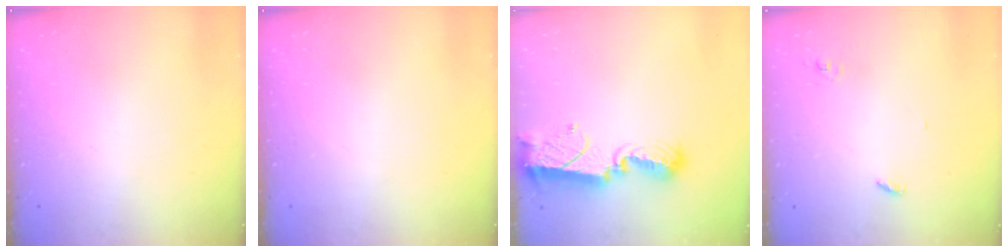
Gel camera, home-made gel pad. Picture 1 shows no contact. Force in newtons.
{"total": 0.0}
{"total": 11.4, "press": 11.4, "slide": 0.8}
{"total": 2.8, "press": 2.8, "slide": 0.3}